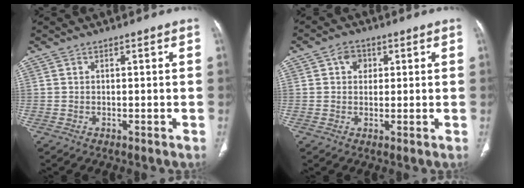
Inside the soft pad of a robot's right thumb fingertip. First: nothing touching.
{"total": 3.8, "force": [1.2, 3.1, 1.9], "torque": [-0.007, 0.001, 0.017]}